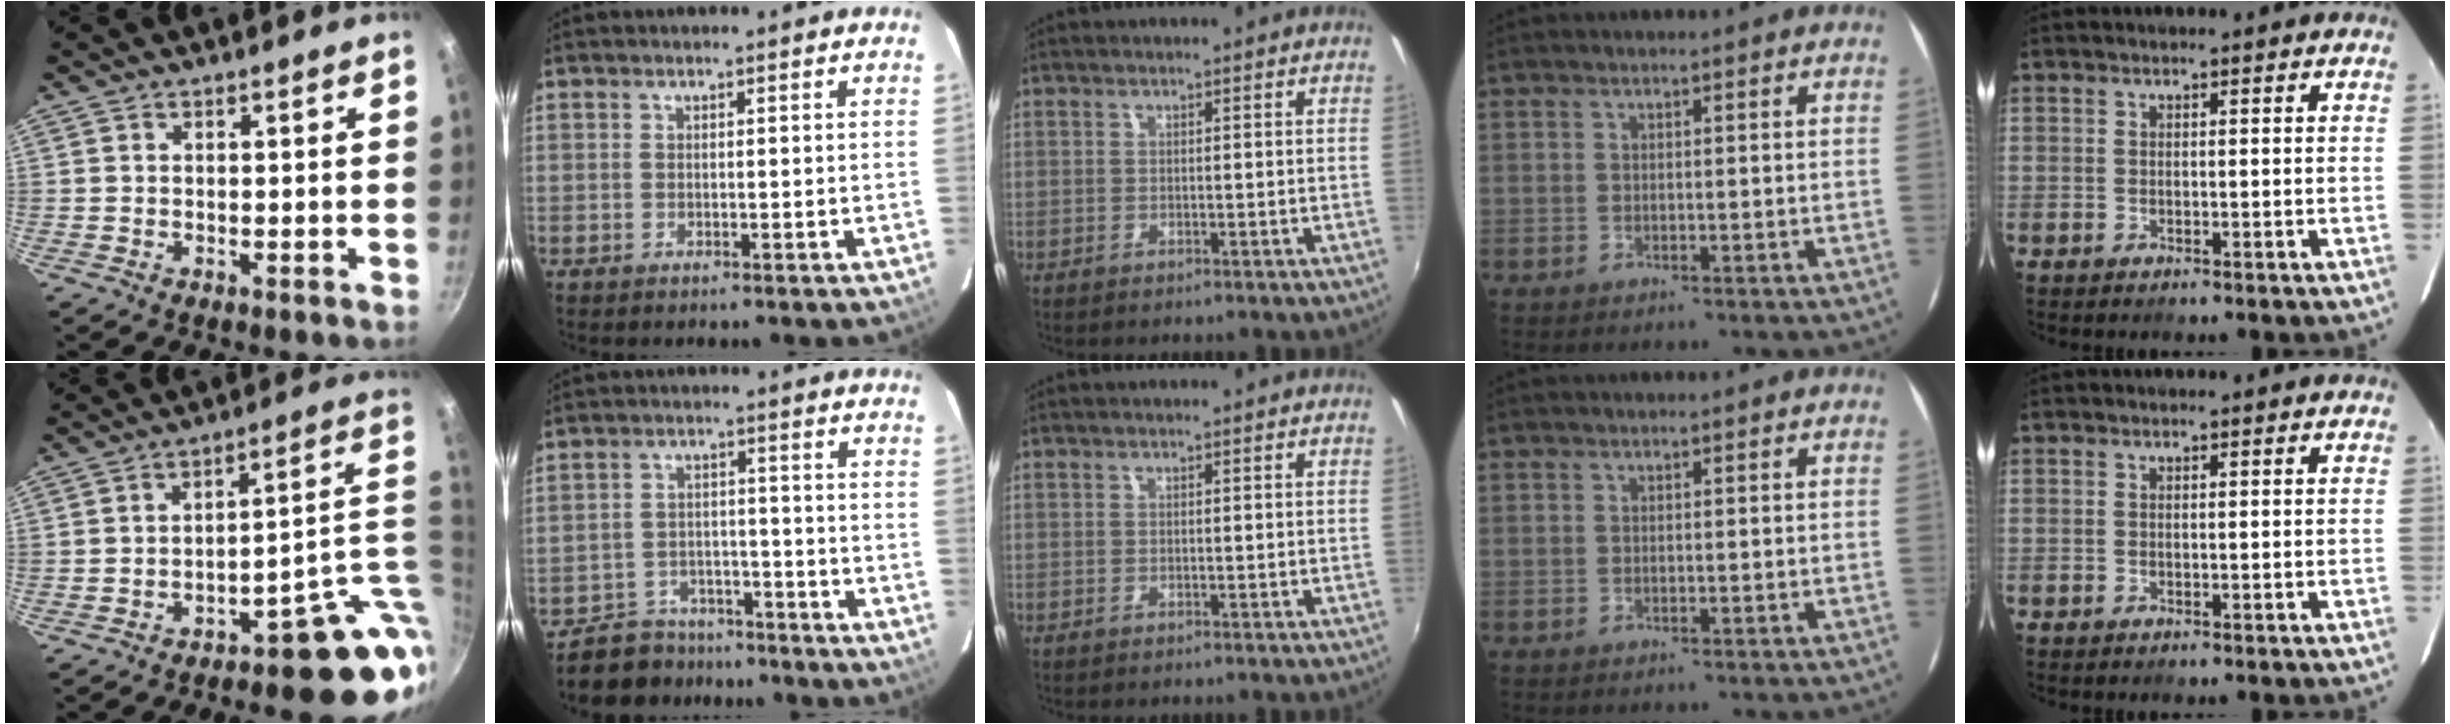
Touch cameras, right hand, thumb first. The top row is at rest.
{"thumb": {"total": 15.4, "force": [-3.7, 6.9, 13.2], "torque": [-0.097, 0.031, -0.044]}, "index": {"total": 8.8, "force": [-7.3, 4.7, 0.8], "torque": [-0.035, 0.020, -0.106]}}